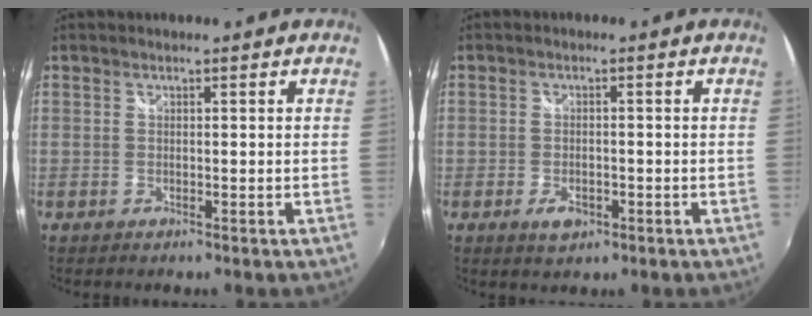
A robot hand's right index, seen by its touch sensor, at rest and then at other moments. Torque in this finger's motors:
{"motor_torque": [0.14, 0.07, 0.11, 0.03]}